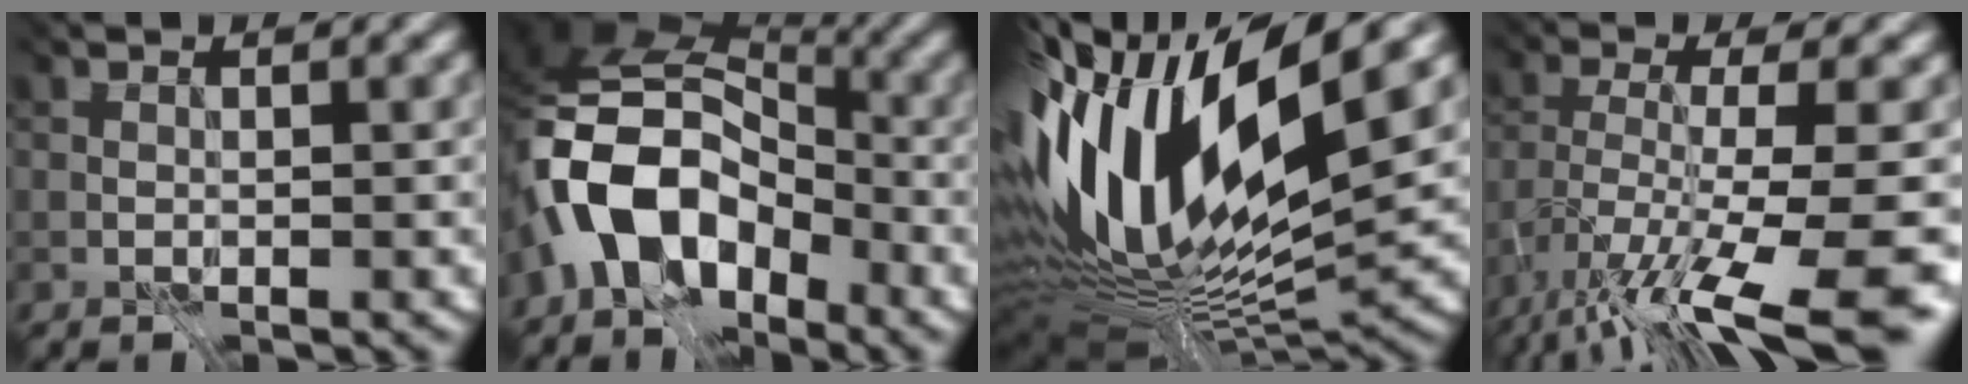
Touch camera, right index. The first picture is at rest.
{"total": 10.4, "force": [-6.2, 5.6, 6.2], "torque": [-0.120, -0.007, -0.105]}
{"total": 14.3, "force": [1.6, 5.0, 13.3], "torque": [-0.258, -0.009, 0.044]}
{"total": 13.6, "force": [-9.4, 1.7, 9.7], "torque": [-0.180, -0.024, -0.122]}